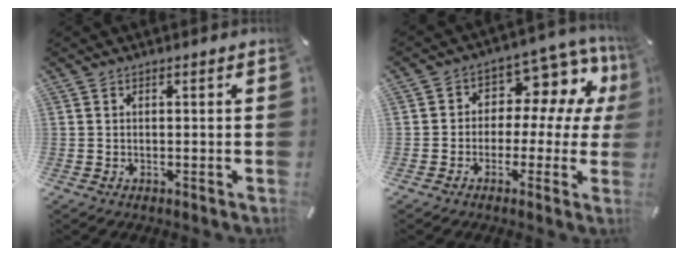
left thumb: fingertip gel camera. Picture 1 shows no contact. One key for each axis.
{"total": 9.4, "fx": 2.6, "fy": 7.1, "fz": 5.6, "tx": -0.078, "ty": -0.020, "tz": 0.047}